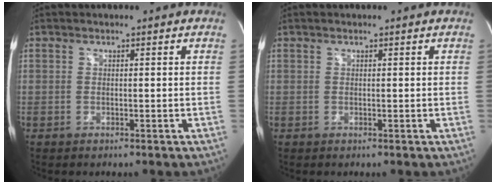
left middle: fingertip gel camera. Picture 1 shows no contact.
{"total": 0.0}